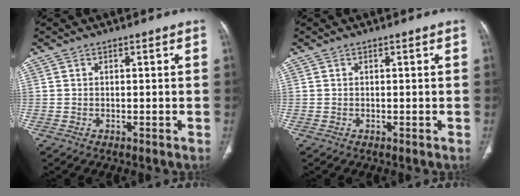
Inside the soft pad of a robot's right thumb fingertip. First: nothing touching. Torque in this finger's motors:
{"motor_torque": [0.08, 0.08, -0.08, 0.08, 0.03]}